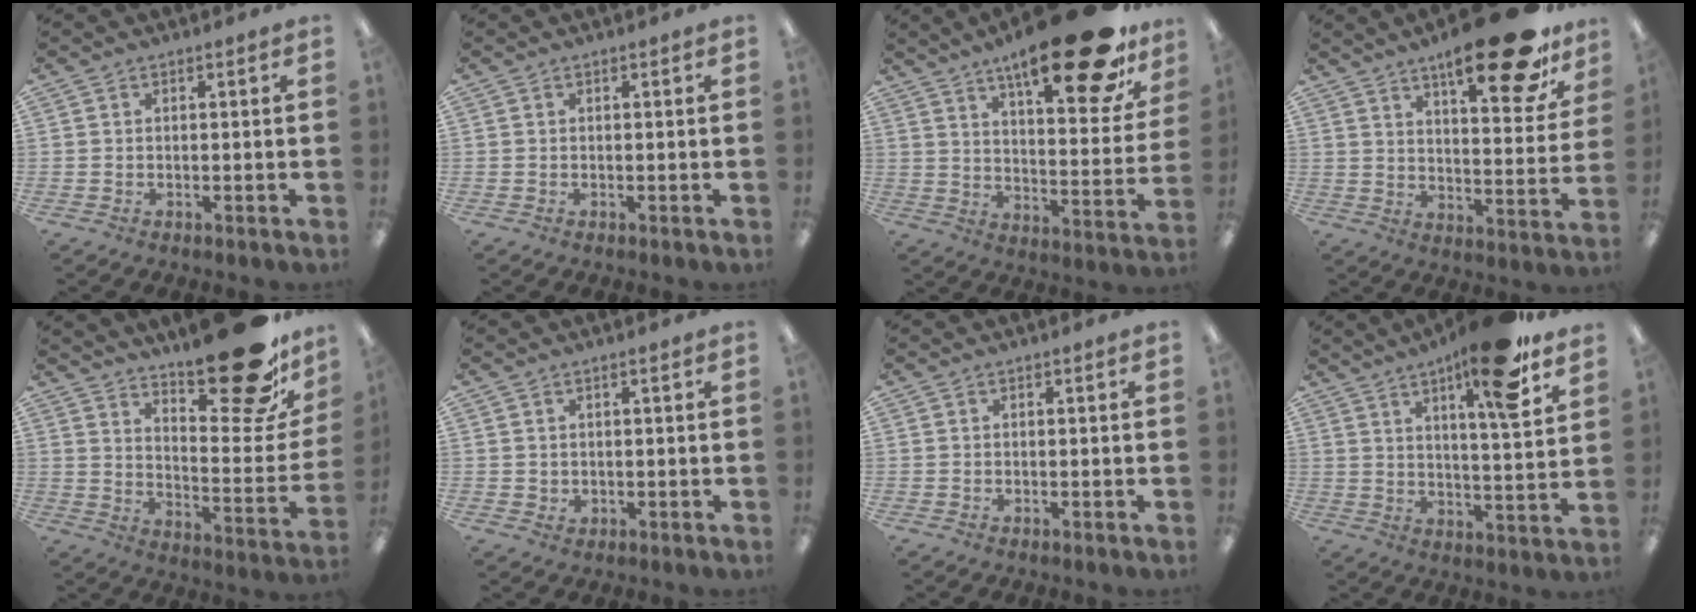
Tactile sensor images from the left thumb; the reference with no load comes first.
{"total": 0.0}
{"total": 23.4, "force": [16.0, 6.6, 15.8], "torque": [-0.231, -0.099, 0.254]}
{"total": 20.4, "force": [13.7, 6.2, 13.7], "torque": [-0.198, -0.080, 0.218]}
{"total": 24.1, "force": [17.5, 7.5, 14.8], "torque": [-0.178, -0.131, 0.282]}
{"total": 1.4, "force": [0.9, 1.0, 0.4], "torque": [-0.009, 0.003, 0.015]}
{"total": 0.0}
{"total": 15.5, "force": [10.2, 2.9, 11.3], "torque": [-0.168, -0.053, 0.155]}